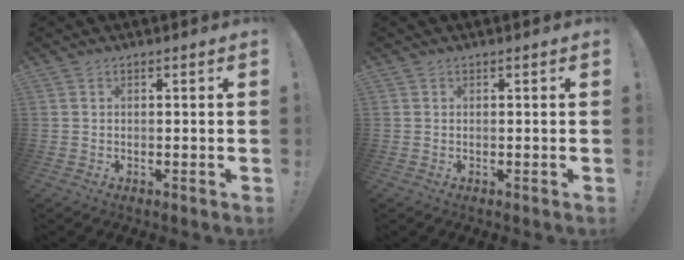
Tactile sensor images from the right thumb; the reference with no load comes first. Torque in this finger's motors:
{"motor_torque": [-0.54, -0.32, -0.24, 0.06, 0.04]}